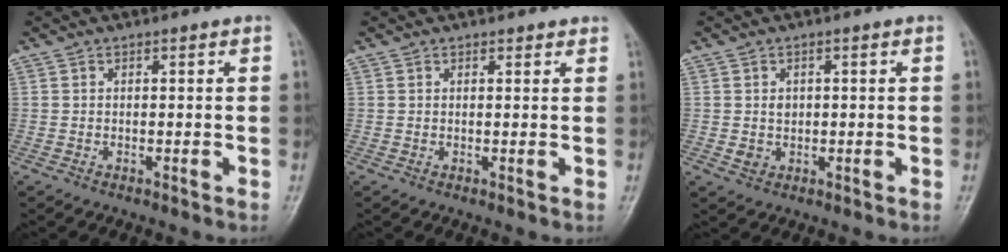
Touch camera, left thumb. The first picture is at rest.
{"total": 0.9, "force": [0.7, 0.5, 0.3], "torque": [0.001, -0.006, 0.006]}
{"total": 2.6, "force": [0.0, 2.3, 1.3], "torque": [-0.009, 0.001, 0.006]}